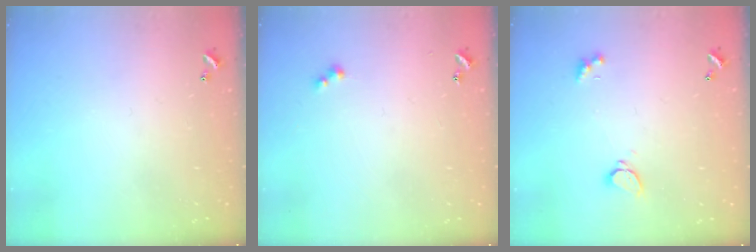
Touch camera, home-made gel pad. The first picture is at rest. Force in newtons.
{"total": 1.9, "press": 1.8, "slide": 0.4}
{"total": 1.7, "press": 1.6, "slide": 0.3}